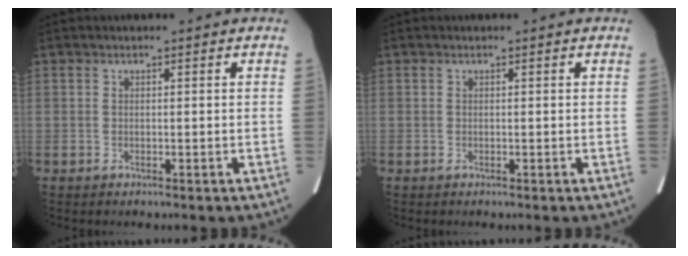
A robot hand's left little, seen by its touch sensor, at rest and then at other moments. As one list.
[{"total": 0.0}]